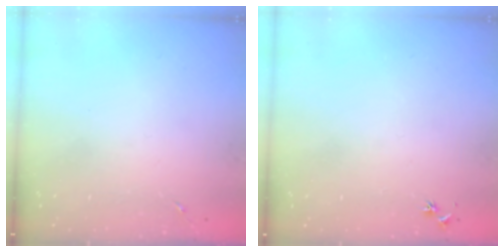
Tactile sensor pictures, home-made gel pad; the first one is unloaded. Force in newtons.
{"total": 3.0, "press": 2.9, "slide": 0.4}